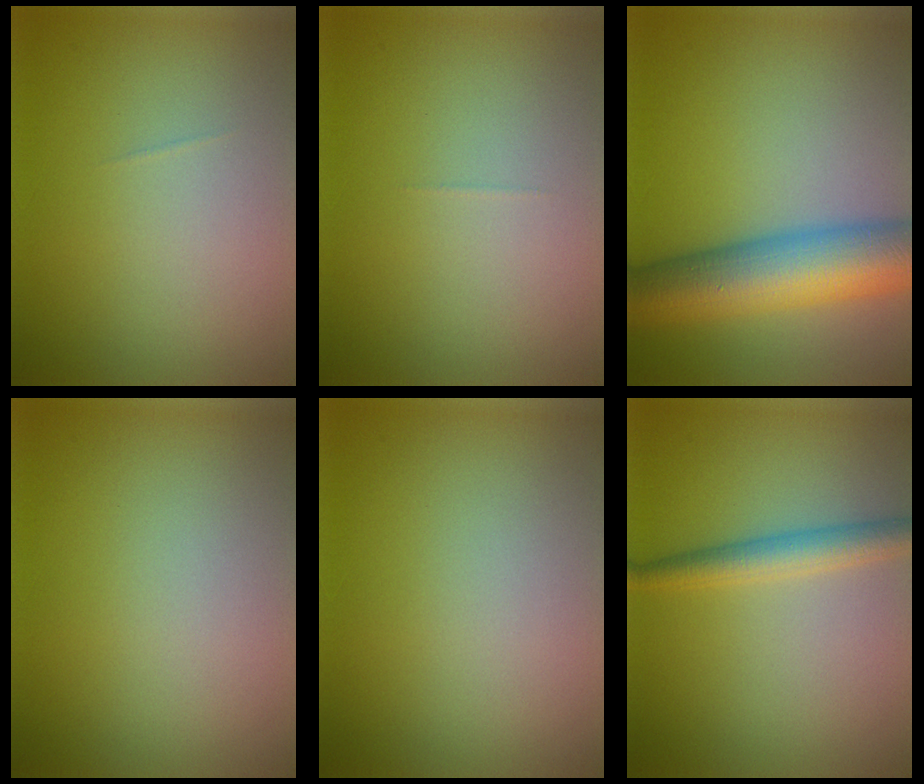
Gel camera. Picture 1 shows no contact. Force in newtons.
{"total": 0.0}
{"total": 11.0, "press": 11.0, "slide": 0.3}
{"total": 0.0}
{"total": 0.0}
{"total": 3.0, "press": 3.0, "slide": 0.1}